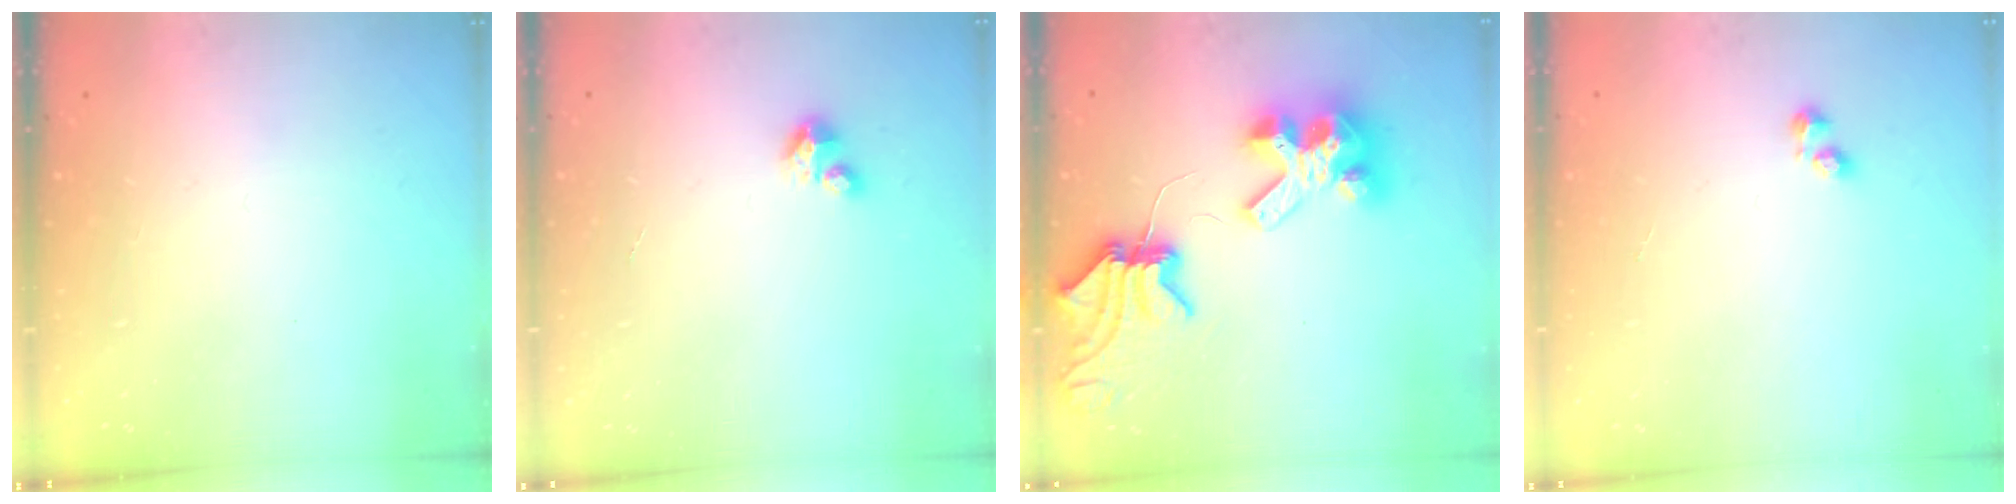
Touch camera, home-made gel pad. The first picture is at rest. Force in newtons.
{"total": 2.8, "press": 2.8, "slide": 0.2}
{"total": 10.0, "press": 9.9, "slide": 1.6}
{"total": 1.2, "press": 1.0, "slide": 0.6}